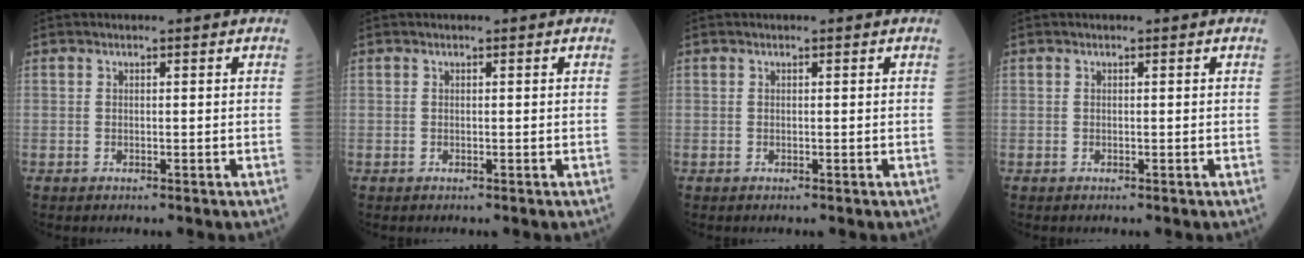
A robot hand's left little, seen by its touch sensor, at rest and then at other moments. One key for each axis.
{"total": 0.0}
{"total": 0.0}
{"total": 0.0}